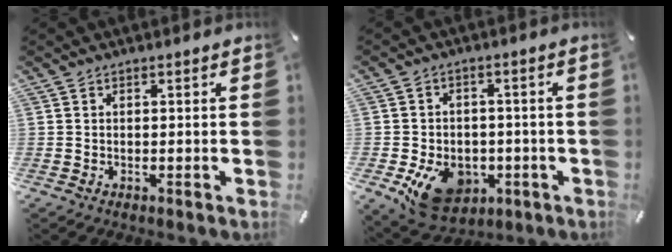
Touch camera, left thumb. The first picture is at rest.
{"total": 11.5, "force": [-4.3, 8.7, 6.1], "torque": [-0.106, 0.021, -0.072]}